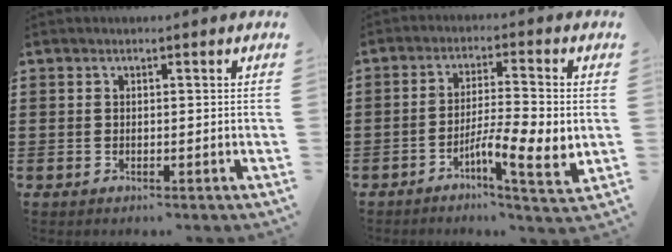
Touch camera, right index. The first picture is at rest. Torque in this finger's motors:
{"motor_torque": [1.02, -0.94, 0.31, 0.14]}